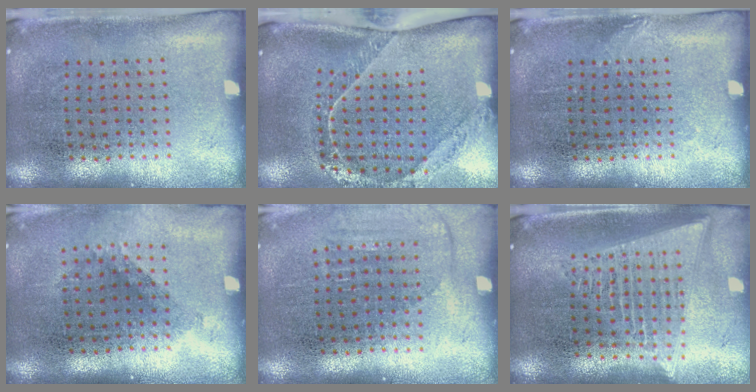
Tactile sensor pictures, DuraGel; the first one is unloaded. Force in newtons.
{"total": 1.8, "press": 1.5, "slide": 1.1}
{"total": 0.6, "press": 0.5, "slide": 0.1}
{"total": 1.3, "press": 0.9, "slide": 0.9}
{"total": 1.3, "press": 1.2, "slide": 0.6}
{"total": 2.0, "press": 1.7, "slide": 1.0}